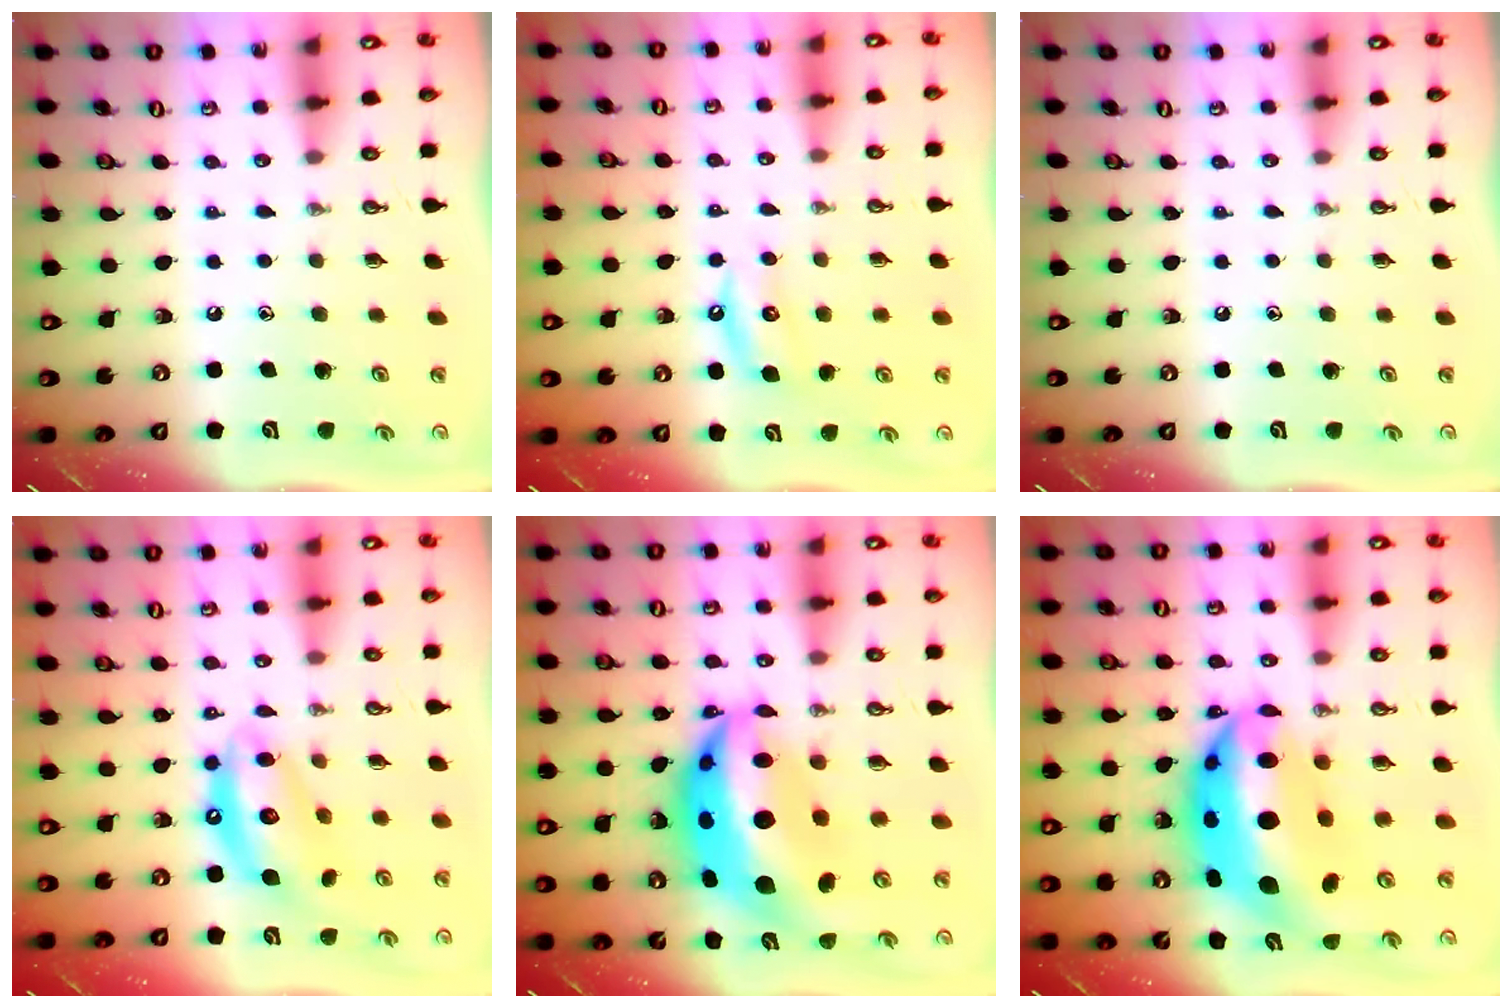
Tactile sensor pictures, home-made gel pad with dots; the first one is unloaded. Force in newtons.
{"total": 4.3, "press": 4.3, "slide": 0.4}
{"total": 0.0}
{"total": 12.7, "press": 12.7, "slide": 1.3}
{"total": 19.4, "press": 19.4, "slide": 1.6}
{"total": 20.7, "press": 20.7, "slide": 1.6}